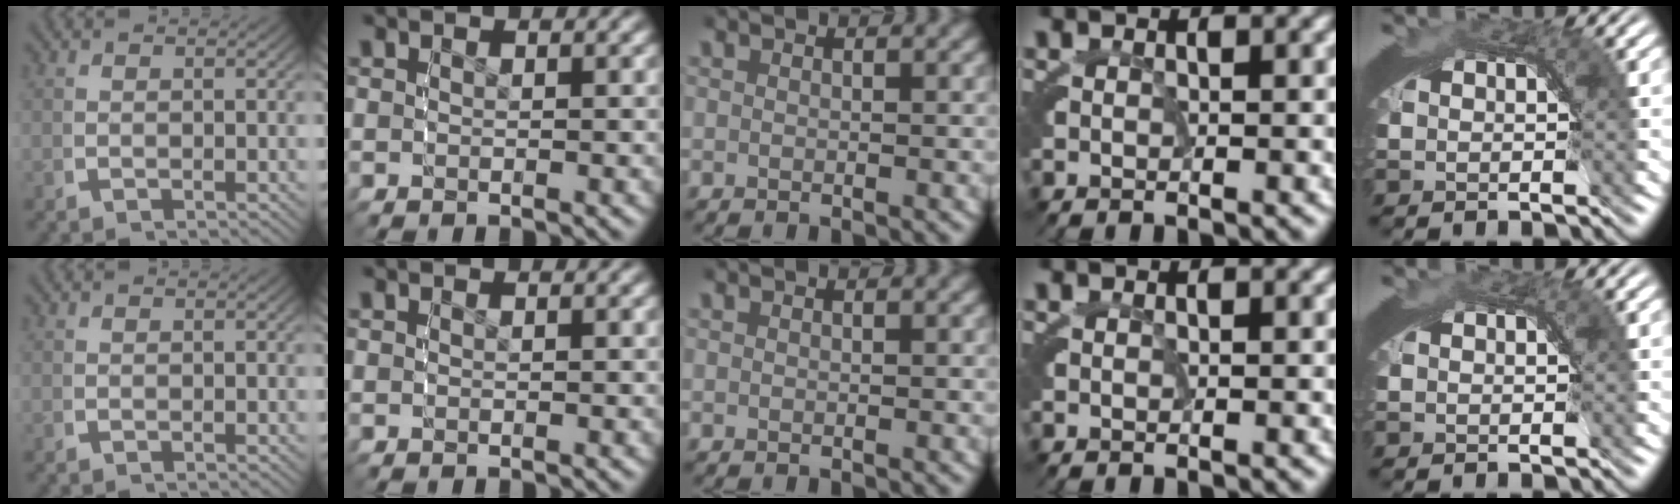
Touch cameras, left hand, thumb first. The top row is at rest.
{}